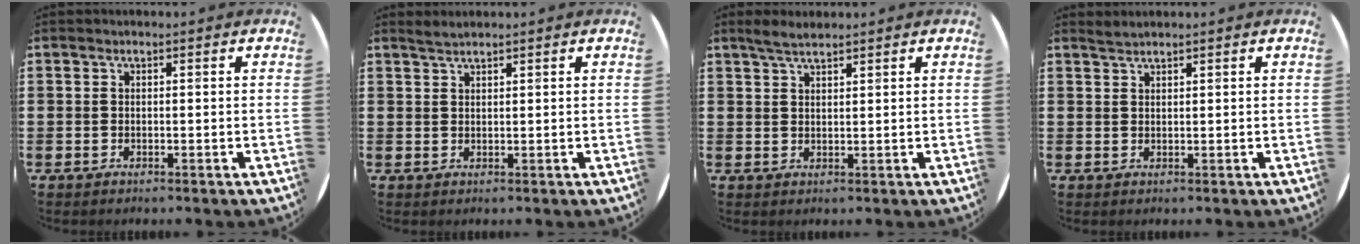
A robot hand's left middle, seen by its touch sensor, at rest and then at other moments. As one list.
[{"total": 1.3, "force": [1.3, -0.1, 0.3], "torque": [-0.007, 0.001, 0.024]}, {"total": 2.5, "force": [2.2, 0.4, 1.1], "torque": [-0.025, 0.005, 0.040]}, {"total": 1.1, "force": [1.1, -0.1, 0.1], "torque": [-0.003, -0.002, 0.022]}]